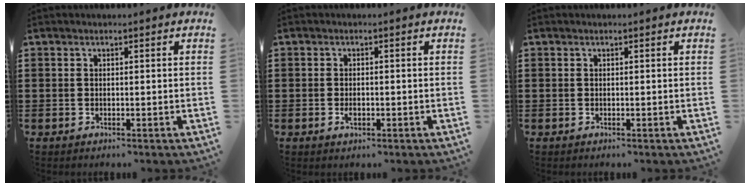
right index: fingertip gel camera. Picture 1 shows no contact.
{"total": 1.4, "force": [-0.5, 0.6, 1.2], "torque": [-0.024, -0.003, -0.009]}
{"total": 0.0}